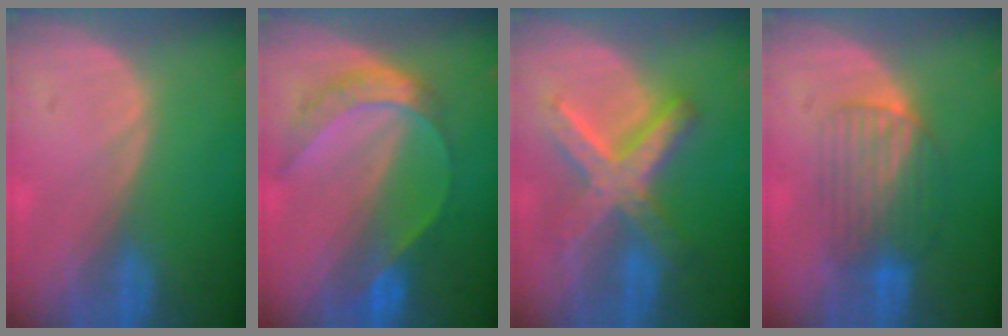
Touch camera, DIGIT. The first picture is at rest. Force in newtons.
{"total": 7.2, "press": 6.1, "slide": 4.0}
{"total": 8.8, "press": 8.8, "slide": 0.7}
{"total": 6.3, "press": 6.2, "slide": 1.1}